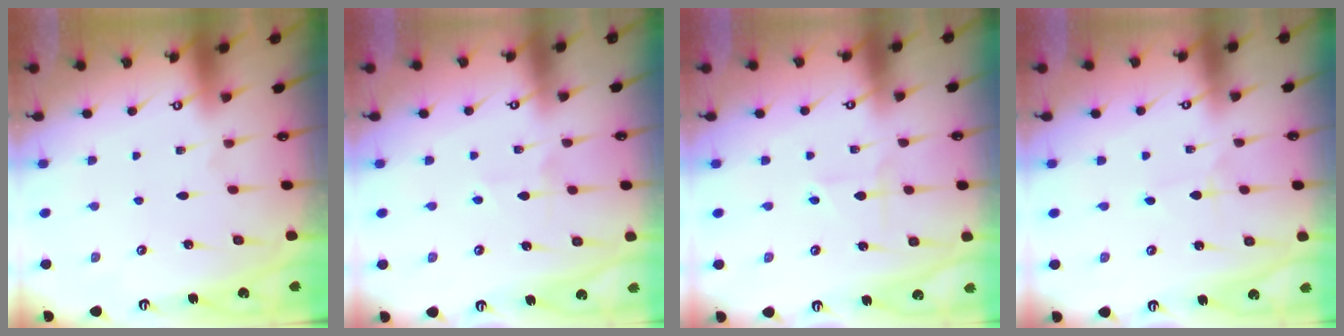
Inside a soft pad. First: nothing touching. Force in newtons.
{"total": 3.3, "press": 3.1, "slide": 1.2}
{"total": 1.9, "press": 1.8, "slide": 0.4}
{"total": 1.1, "press": 1.0, "slide": 0.1}